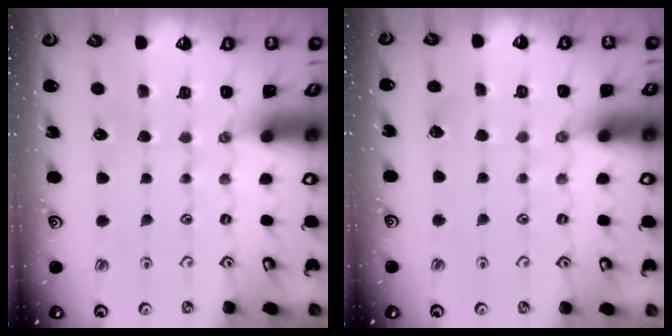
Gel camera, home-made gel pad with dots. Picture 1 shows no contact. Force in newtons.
{"total": 2.9, "press": 2.9, "slide": 0.4}